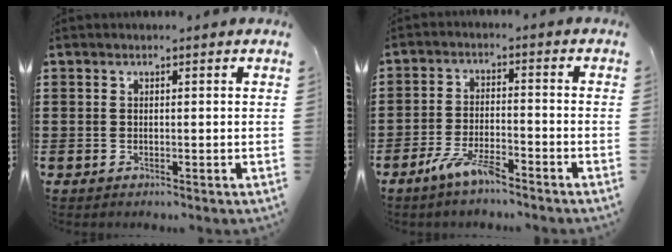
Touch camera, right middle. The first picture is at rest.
{"total": 5.5, "force": [-4.0, 1.0, 3.6], "torque": [-0.079, -0.006, -0.076]}